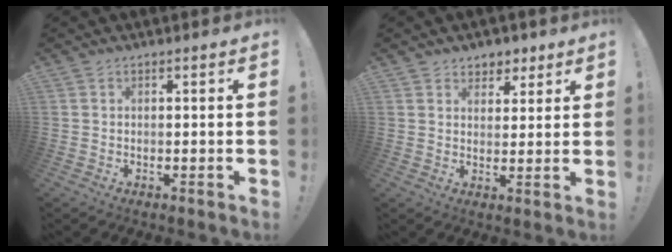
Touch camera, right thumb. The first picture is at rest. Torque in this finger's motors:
{"motor_torque": [0.00, 0.06, 0.15, 0.52, 0.00]}